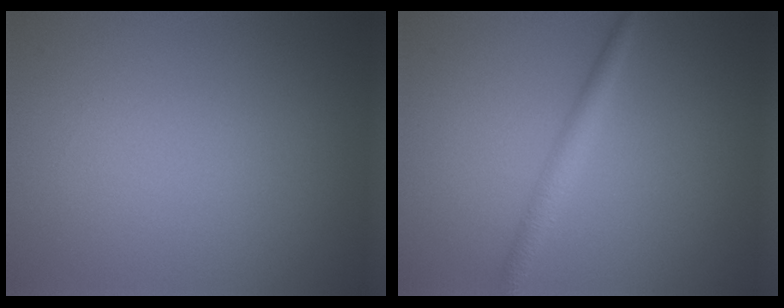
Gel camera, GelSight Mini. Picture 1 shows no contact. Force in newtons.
{"total": 2.1, "press": 2.1, "slide": 0.1}